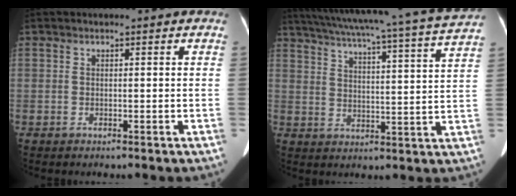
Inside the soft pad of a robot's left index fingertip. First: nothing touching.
{"total": 22.3, "force": [19.6, -0.9, 10.5], "torque": [-0.178, -0.031, 0.255]}